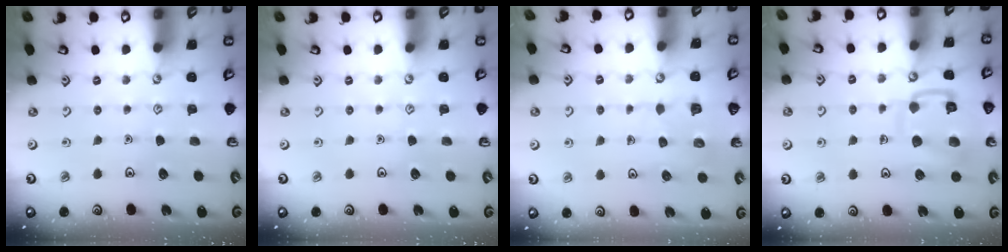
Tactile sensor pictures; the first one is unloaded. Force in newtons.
{"total": 0.0}
{"total": 4.7, "press": 4.7, "slide": 0.3}
{"total": 13.1, "press": 13.1, "slide": 1.4}